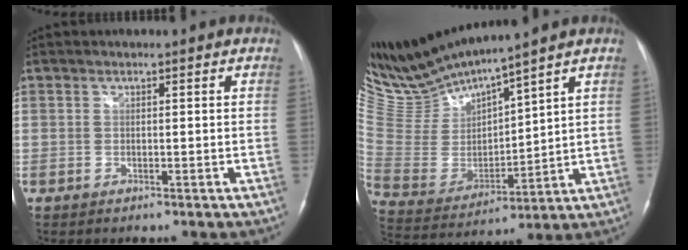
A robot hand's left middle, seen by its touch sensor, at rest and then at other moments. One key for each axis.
{"total": 12.1, "fx": 11.6, "fy": -1.0, "fz": 3.1, "tx": -0.087, "ty": -0.011, "tz": 0.251}